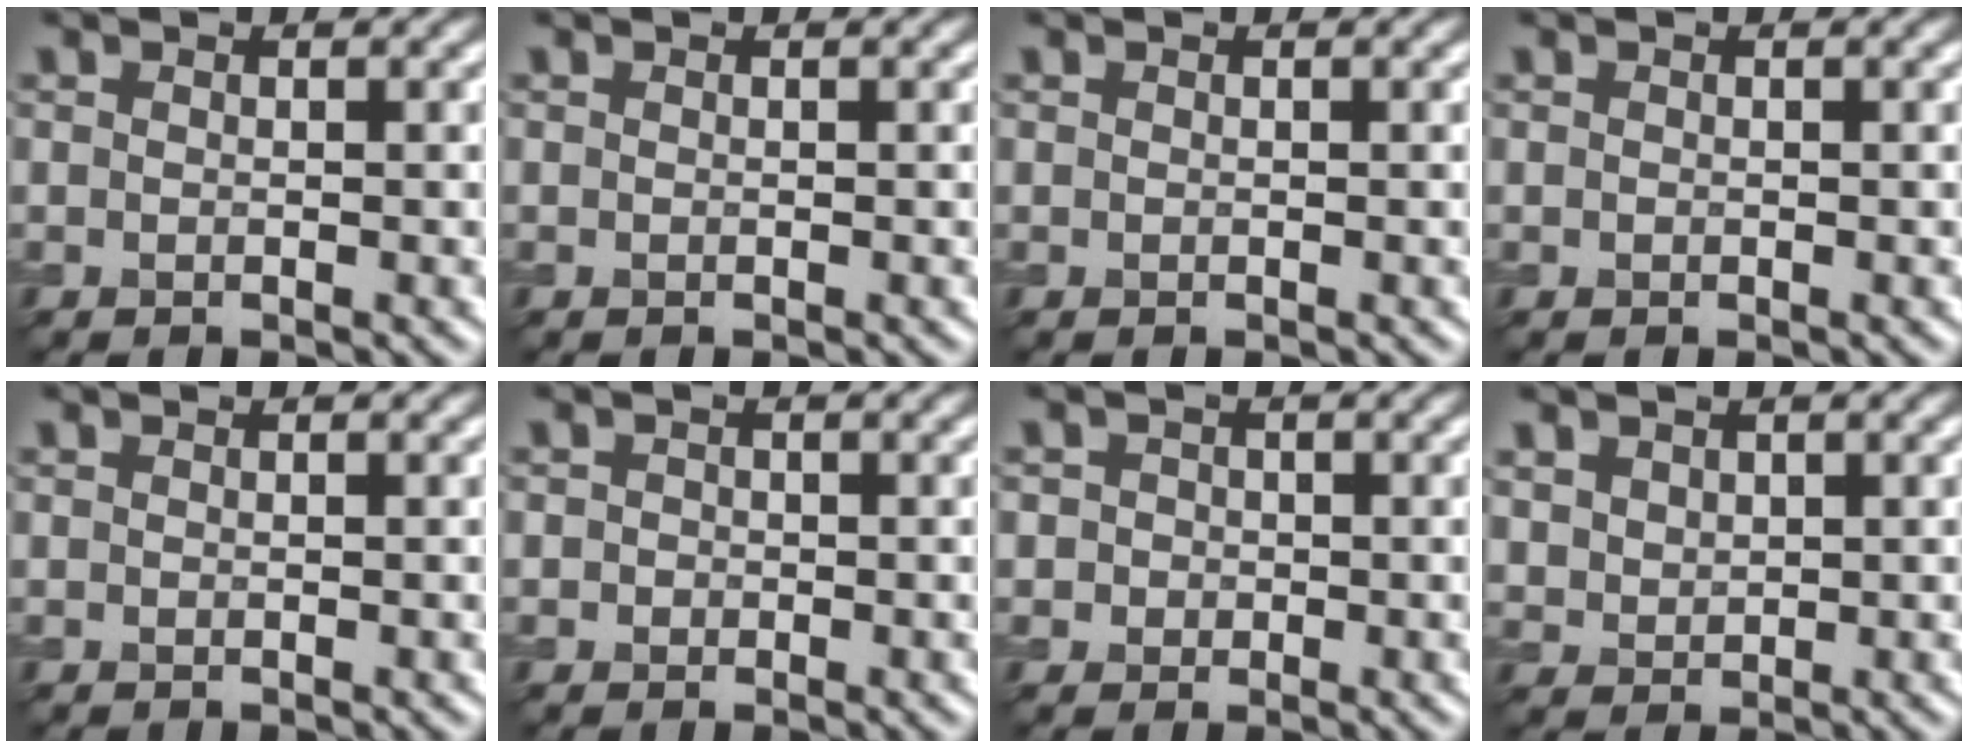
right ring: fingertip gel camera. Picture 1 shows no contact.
{"total": 0.0}
{"total": 0.0}
{"total": 0.0}
{"total": 0.0}
{"total": 0.6, "force": [-0.2, 0.6, 0.0], "torque": [0.006, 0.001, -0.005]}
{"total": 2.1, "force": [0.5, 2.0, 0.6], "torque": [0.016, 0.018, -0.015]}
{"total": 1.6, "force": [1.1, 1.2, 0.3], "torque": [-0.013, -0.001, 0.030]}